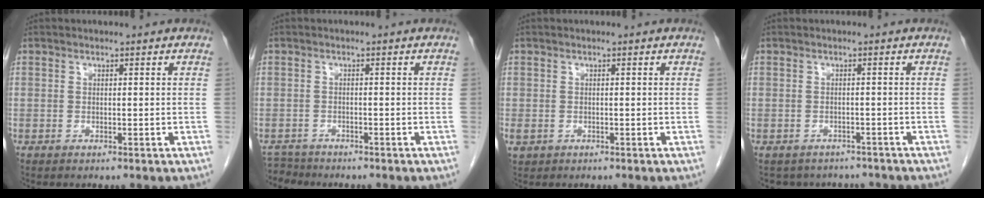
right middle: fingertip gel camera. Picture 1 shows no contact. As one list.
[{"total": 2.7, "force": [-2.6, 0.4, -0.7], "torque": [0.012, -0.010, -0.047]}, {"total": 1.4, "force": [-0.4, 1.1, 0.7], "torque": [-0.017, 0.000, 0.001]}, {"total": 6.3, "force": [-5.6, 2.8, 0.3], "torque": [0.001, 0.013, -0.064]}]